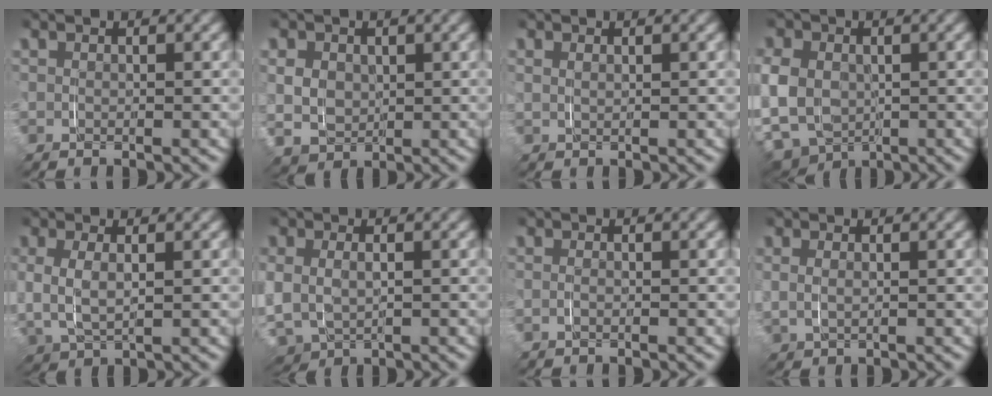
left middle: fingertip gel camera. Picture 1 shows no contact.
{"total": 4.2, "force": [0.0, 4.1, 1.0], "torque": [-0.032, -0.026, 0.008]}
{"total": 0.6, "force": [0.4, -0.3, -0.4], "torque": [0.008, 0.000, 0.009]}
{"total": 11.0, "force": [-3.3, 10.0, 3.1], "torque": [-0.084, -0.034, -0.056]}
{"total": 1.3, "force": [0.9, 0.9, 0.5], "torque": [-0.022, -0.003, 0.010]}
{"total": 4.7, "force": [-1.9, 4.2, 1.0], "torque": [-0.040, -0.028, -0.025]}
{"total": 0.5, "force": [-0.4, -0.3, -0.2], "torque": [-0.001, -0.003, -0.008]}
{"total": 0.5, "force": [0.1, -0.3, -0.4], "torque": [0.006, -0.003, 0.006]}